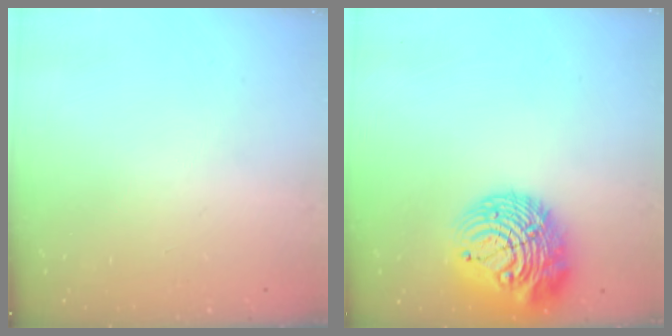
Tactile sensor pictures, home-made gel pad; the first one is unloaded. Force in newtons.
{"total": 16.6, "press": 16.5, "slide": 2.4}